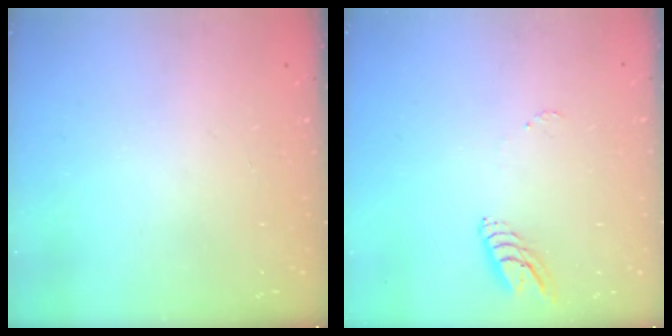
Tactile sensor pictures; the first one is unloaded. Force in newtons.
{"total": 6.0, "press": 6.0, "slide": 0.5}